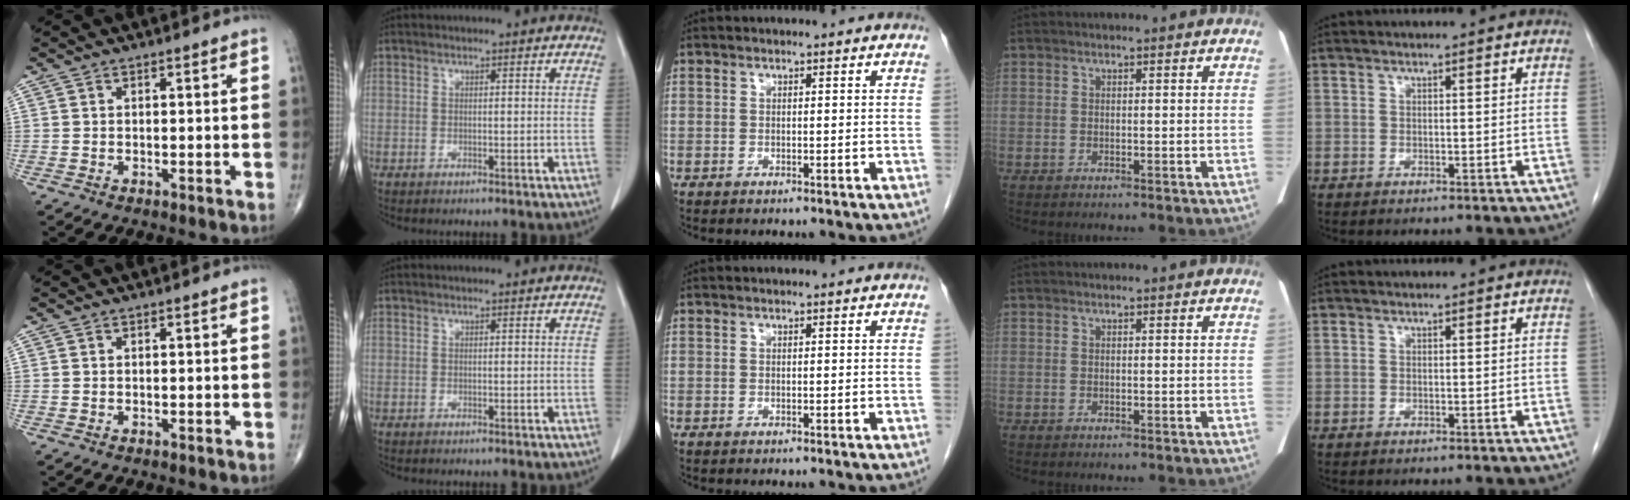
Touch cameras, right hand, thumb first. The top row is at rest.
{}